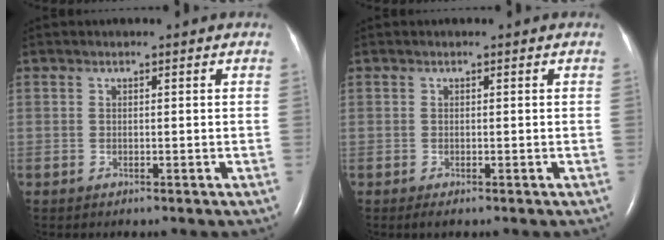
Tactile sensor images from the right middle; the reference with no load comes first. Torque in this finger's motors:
{"motor_torque": [0.04, 0.05, 0.06, 0.00]}